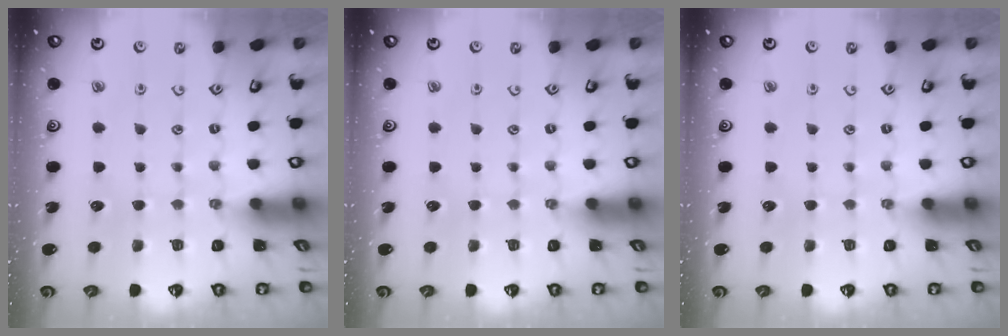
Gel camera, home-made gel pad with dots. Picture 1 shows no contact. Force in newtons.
{"total": 0.0}
{"total": 0.0}